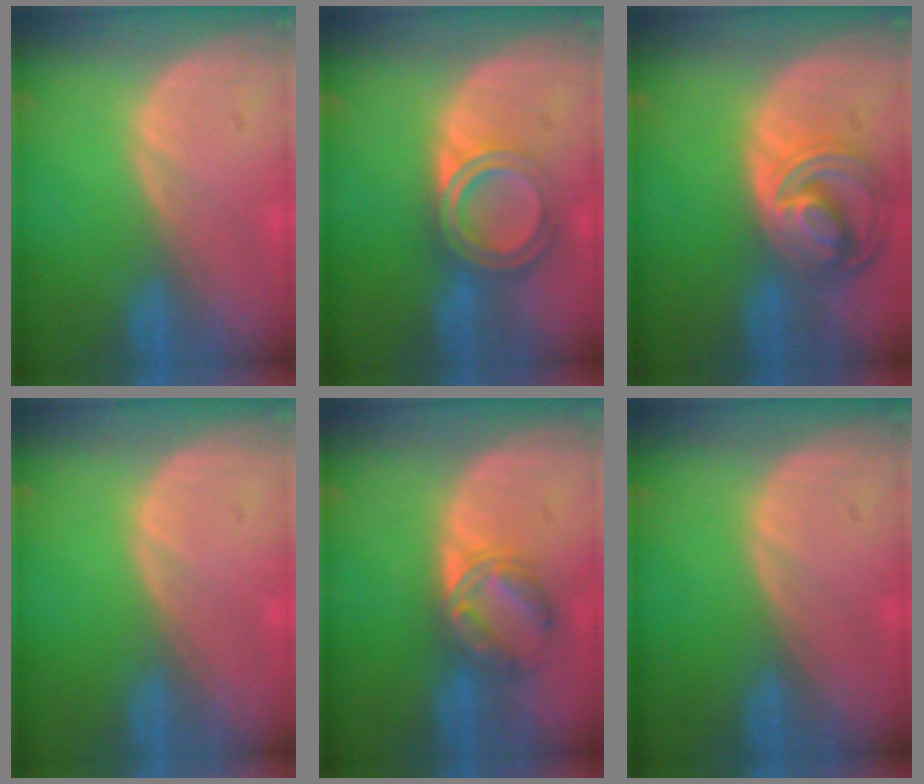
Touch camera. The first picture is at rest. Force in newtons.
{"total": 6.4, "press": 5.4, "slide": 3.3}
{"total": 8.6, "press": 7.4, "slide": 4.4}
{"total": 0.0}
{"total": 5.6, "press": 5.6, "slide": 0.8}
{"total": 0.0}